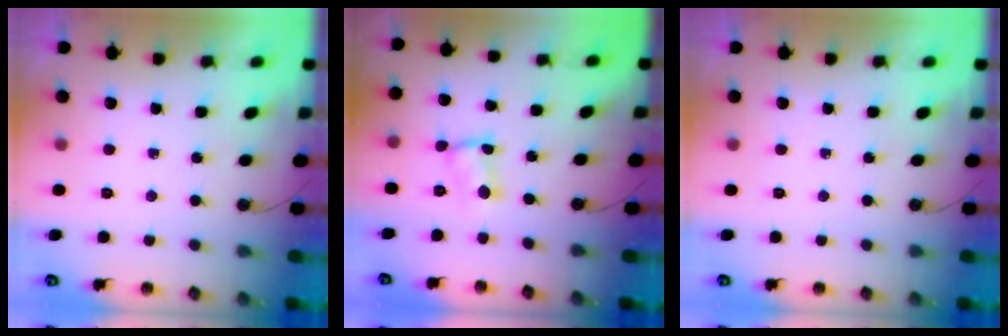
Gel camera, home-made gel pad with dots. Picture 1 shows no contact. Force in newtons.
{"total": 2.0, "press": 2.0, "slide": 0.1}
{"total": 0.0}